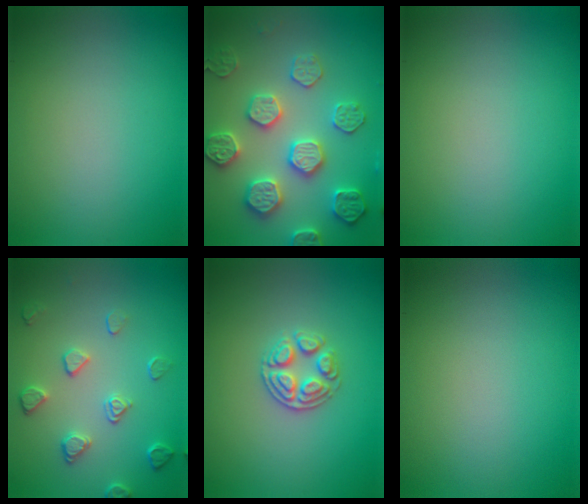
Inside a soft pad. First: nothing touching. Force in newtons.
{"total": 4.9, "press": 4.9, "slide": 0.5}
{"total": 0.0}
{"total": 2.4, "press": 1.9, "slide": 1.4}
{"total": 2.9, "press": 2.7, "slide": 1.0}
{"total": 0.0}